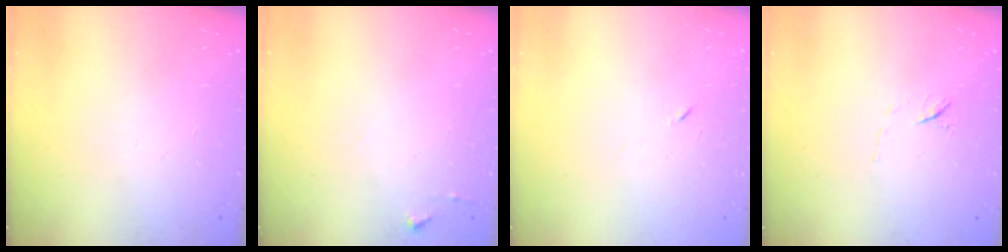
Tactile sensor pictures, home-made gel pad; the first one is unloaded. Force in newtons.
{"total": 5.1, "press": 5.1, "slide": 0.6}
{"total": 3.8, "press": 3.7, "slide": 1.1}
{"total": 6.1, "press": 5.9, "slide": 1.5}